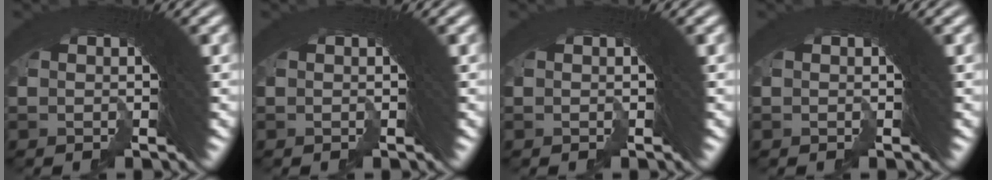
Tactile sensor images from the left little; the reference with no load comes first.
{"total": 0.0}
{"total": 0.0}
{"total": 0.0}